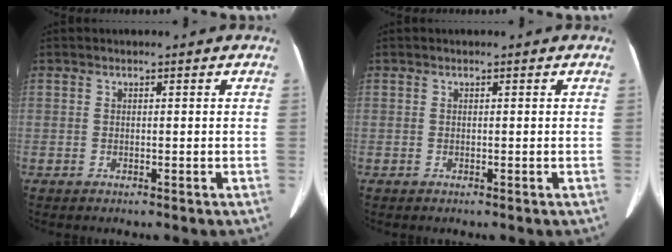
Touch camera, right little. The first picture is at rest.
{"total": 0.0}